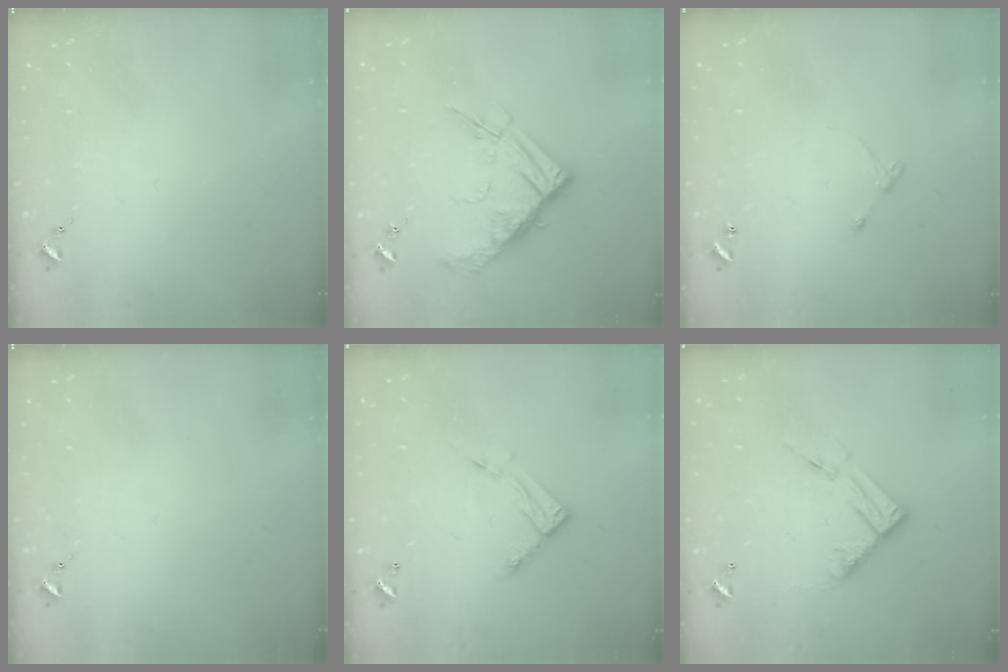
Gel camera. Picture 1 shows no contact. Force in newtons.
{"total": 15.4, "press": 15.3, "slide": 1.8}
{"total": 4.4, "press": 4.4, "slide": 0.5}
{"total": 0.0}
{"total": 9.6, "press": 9.6, "slide": 0.4}
{"total": 12.6, "press": 12.6, "slide": 1.2}